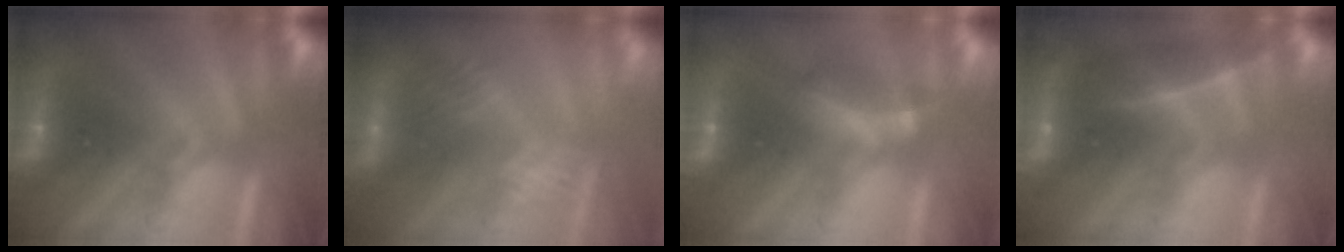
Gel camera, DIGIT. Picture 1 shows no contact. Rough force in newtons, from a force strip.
{"total": 2.7}
{"total": 3.8}
{"total": 1.9}